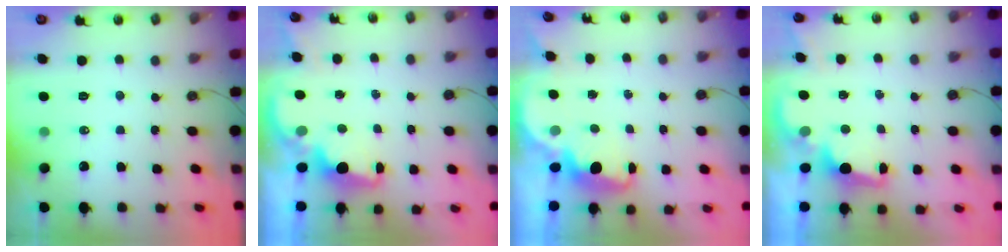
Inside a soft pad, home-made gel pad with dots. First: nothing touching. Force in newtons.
{"total": 1.9, "press": 1.7, "slide": 0.7}
{"total": 2.2, "press": 2.2, "slide": 0.6}
{"total": 2.1, "press": 1.9, "slide": 0.8}